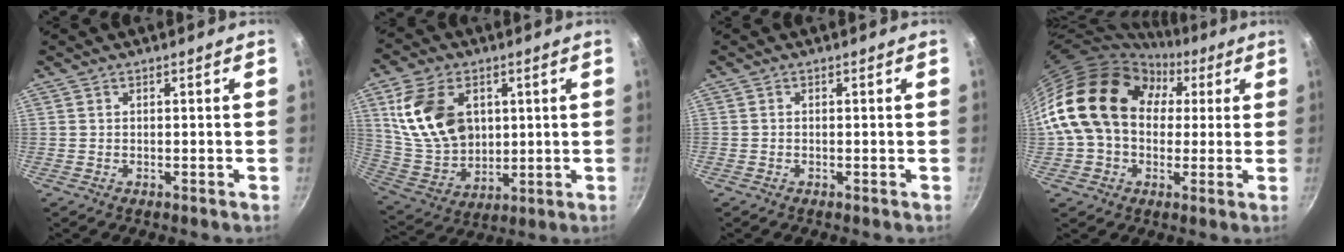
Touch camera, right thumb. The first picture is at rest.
{"total": 16.9, "force": [4.5, 11.9, 11.2], "torque": [-0.187, -0.017, 0.100]}
{"total": 0.0}
{"total": 20.1, "force": [3.6, 15.3, 12.5], "torque": [-0.196, 0.044, 0.056]}